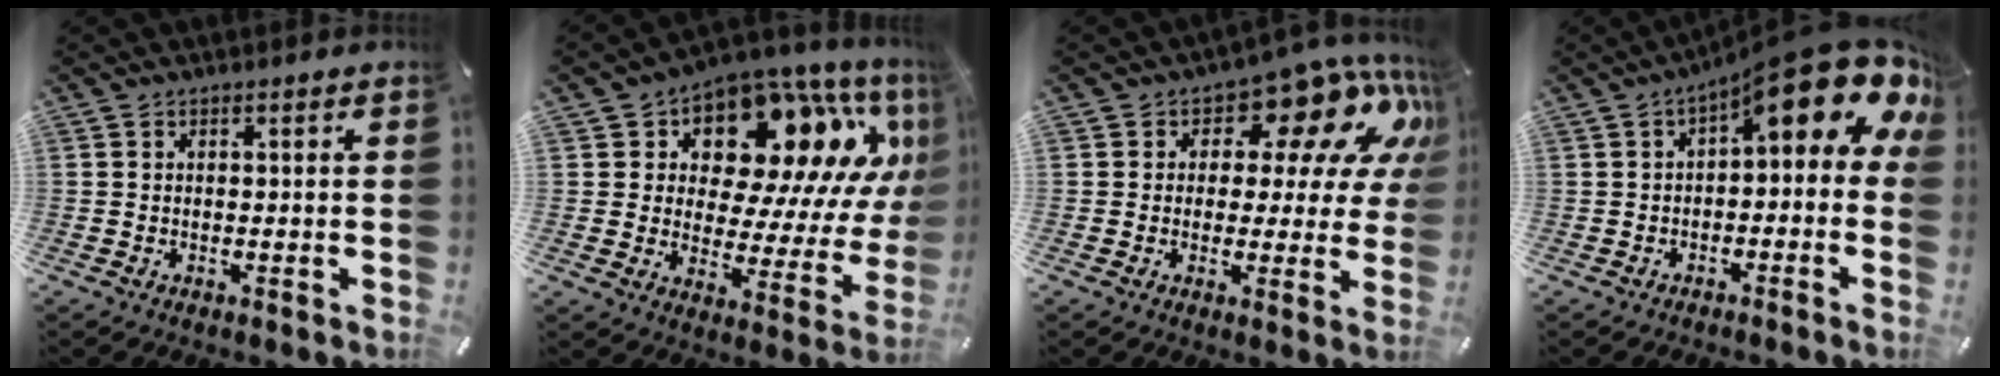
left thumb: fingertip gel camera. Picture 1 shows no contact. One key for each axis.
{"total": 17.2, "fx": 10.5, "fy": 8.9, "fz": 10.3, "tx": -0.145, "ty": -0.085, "tz": 0.174}
{"total": 14.1, "fx": 7.8, "fy": 7.3, "fz": 9.2, "tx": -0.120, "ty": -0.062, "tz": 0.131}
{"total": 15.8, "fx": 7.7, "fy": 5.4, "fz": 12.8, "tx": -0.176, "ty": -0.060, "tz": 0.123}